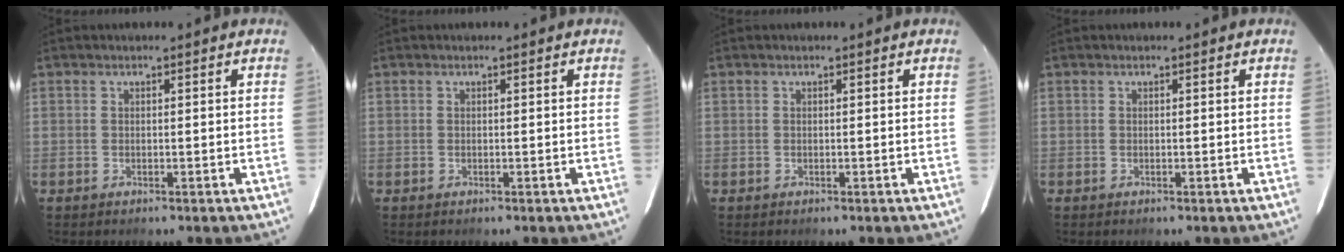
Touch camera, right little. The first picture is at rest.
{"total": 0.0}
{"total": 0.0}
{"total": 0.0}